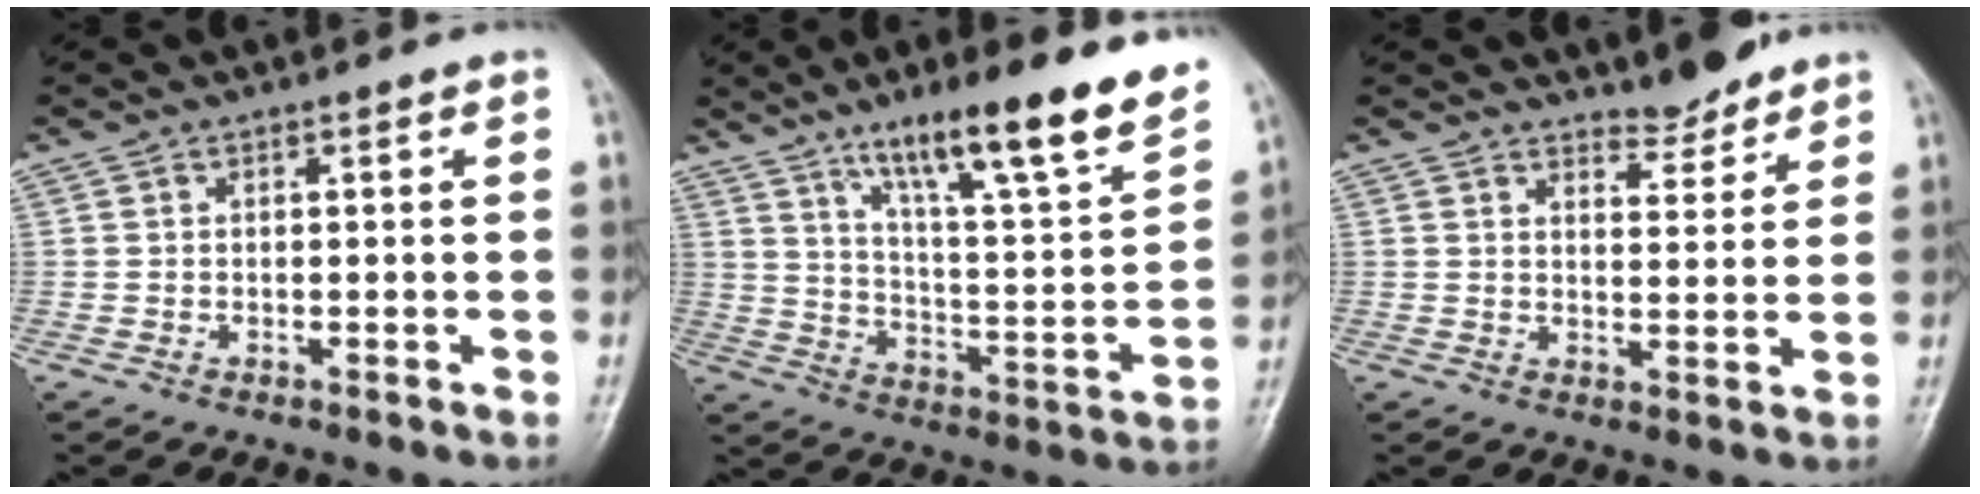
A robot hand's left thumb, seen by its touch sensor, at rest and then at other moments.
{"total": 20.1, "force": [13.5, 3.1, 14.6], "torque": [-0.199, -0.062, 0.218]}
{"total": 4.4, "force": [4.1, 1.3, 1.1], "torque": [0.000, -0.037, 0.067]}